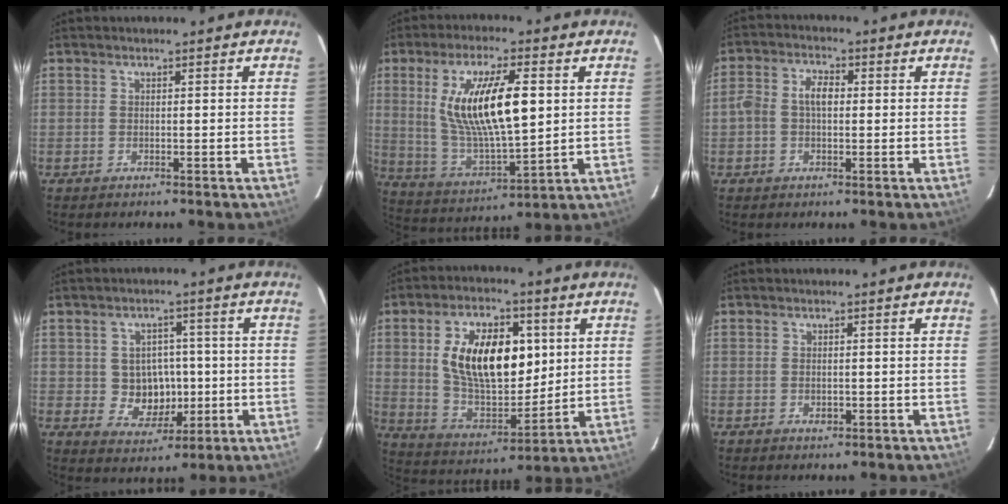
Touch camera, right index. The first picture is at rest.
{"total": 17.2, "force": [3.9, 5.6, 15.8], "torque": [-0.300, -0.003, 0.083]}
{"total": 4.9, "force": [-0.1, 3.3, 3.7], "torque": [-0.069, 0.017, -0.004]}
{"total": 7.5, "force": [-0.5, 6.9, 2.8], "torque": [-0.059, 0.011, 0.010]}
{"total": 18.5, "force": [4.2, 10.3, 14.8], "torque": [-0.262, 0.011, 0.088]}
{"total": 1.1, "force": [-0.3, 0.9, 0.7], "torque": [-0.008, 0.000, -0.004]}